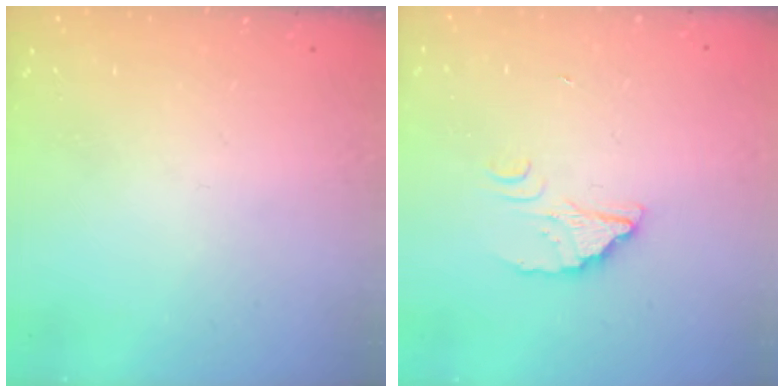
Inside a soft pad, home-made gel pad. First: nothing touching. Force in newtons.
{"total": 2.2, "press": 2.2, "slide": 0.2}